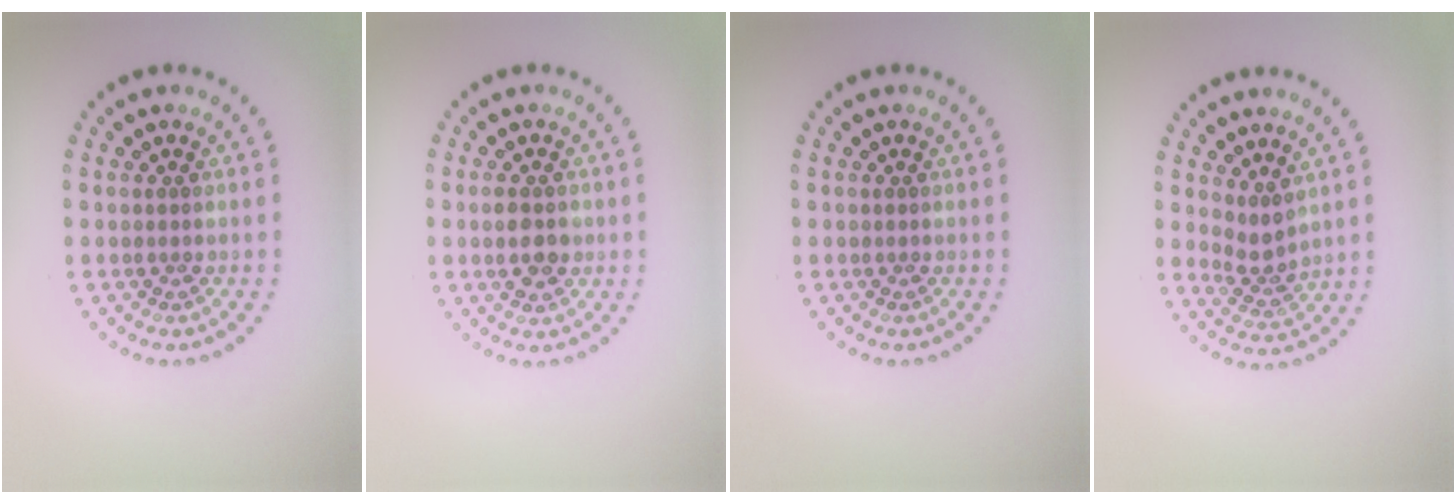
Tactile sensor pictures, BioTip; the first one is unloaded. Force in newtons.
{"total": 2.7, "press": 2.7, "slide": 0.1}
{"total": 0.0}
{"total": 2.2, "press": 1.6, "slide": 1.5}